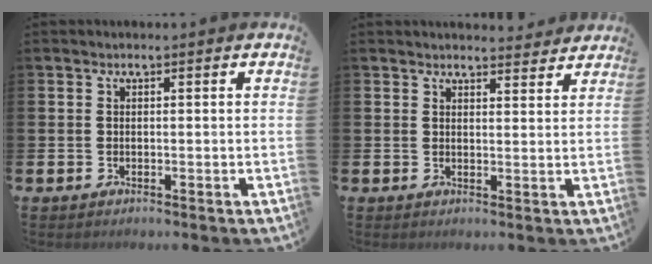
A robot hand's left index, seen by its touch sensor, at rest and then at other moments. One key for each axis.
{"total": 2.8, "fx": 2.8, "fy": 0.3, "fz": -0.1, "tx": 0.003, "ty": -0.018, "tz": 0.049}